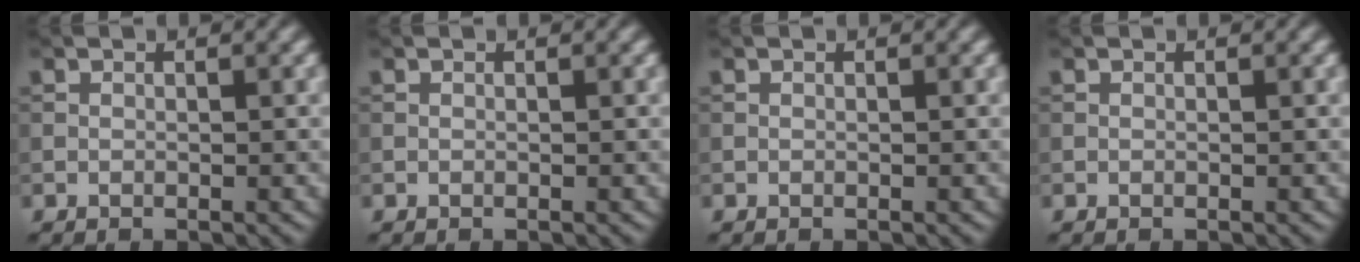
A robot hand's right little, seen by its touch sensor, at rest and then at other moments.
{"total": 0.0}
{"total": 0.0}
{"total": 0.0}